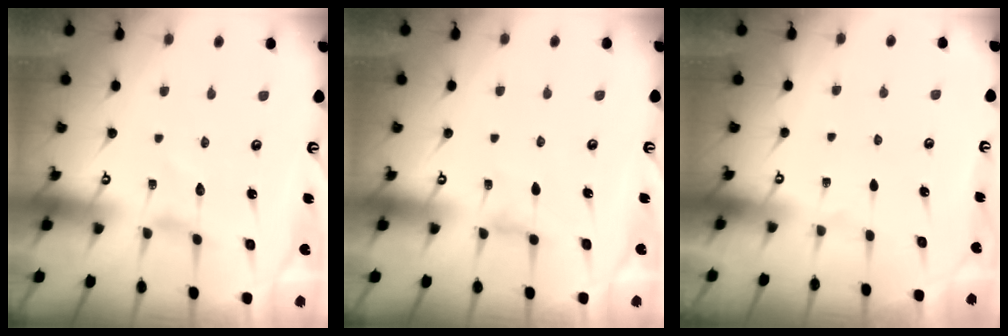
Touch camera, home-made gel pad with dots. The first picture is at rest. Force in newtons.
{"total": 1.0, "press": 1.0, "slide": 0.3}
{"total": 0.0}